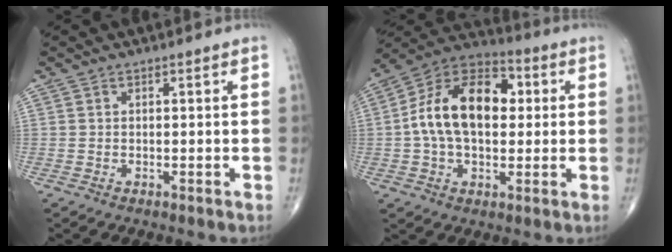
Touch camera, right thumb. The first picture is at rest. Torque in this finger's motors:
{"motor_torque": [2.39, 2.41, 1.25, -0.40, 0.15]}